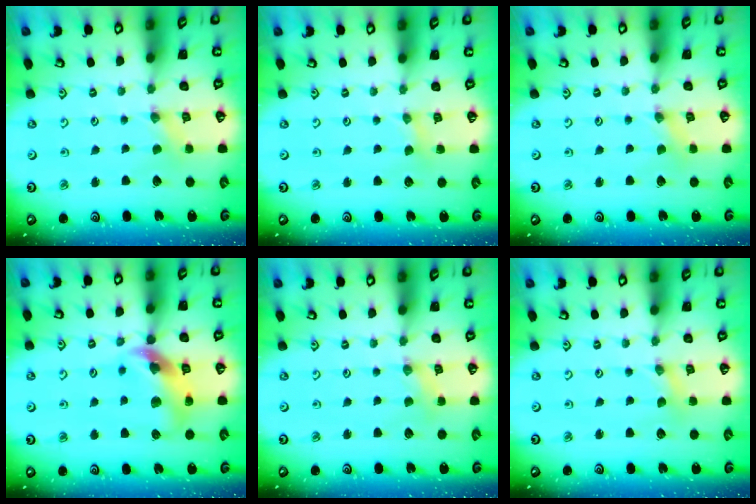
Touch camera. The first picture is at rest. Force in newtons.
{"total": 1.7, "press": 1.7, "slide": 0.3}
{"total": 1.1, "press": 1.1, "slide": 0.1}
{"total": 12.9, "press": 12.8, "slide": 1.9}
{"total": 2.8, "press": 2.7, "slide": 0.4}
{"total": 1.2, "press": 1.2, "slide": 0.2}